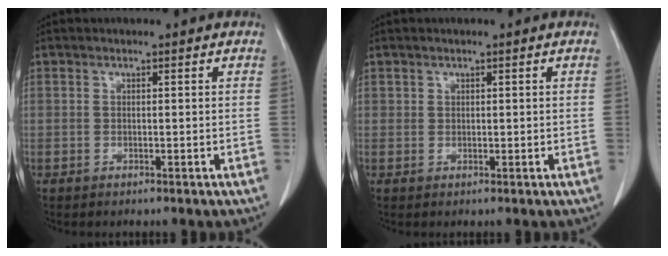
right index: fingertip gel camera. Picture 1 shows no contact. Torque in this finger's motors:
{"motor_torque": [-0.24, 0.24, 0.02, 0.01]}